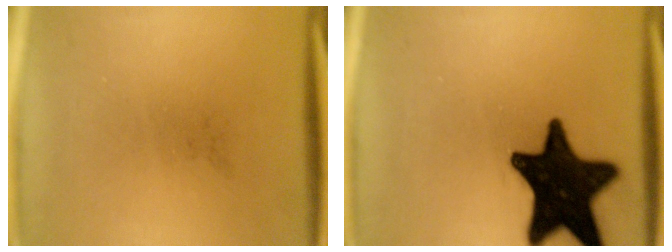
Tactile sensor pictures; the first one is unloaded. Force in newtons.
{"total": 19.9}